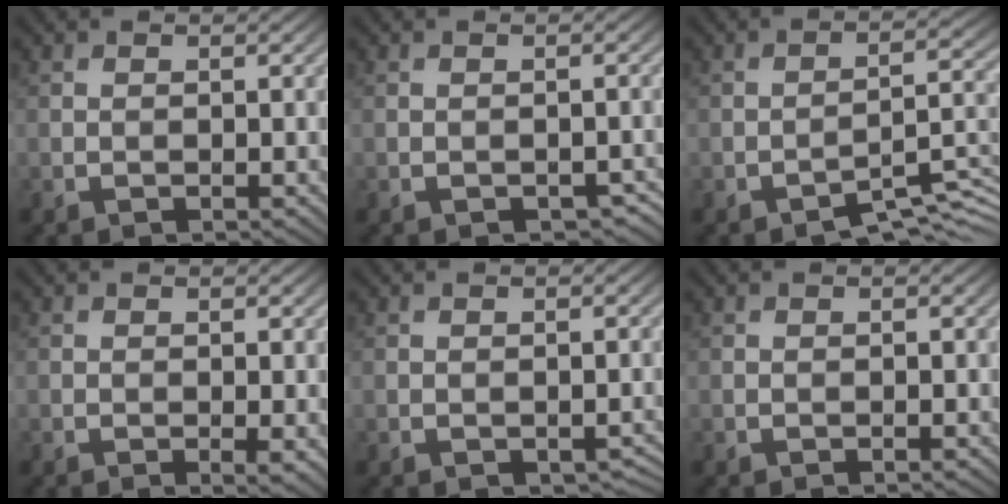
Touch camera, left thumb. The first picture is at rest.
{"total": 2.1, "force": [-1.3, 1.1, 1.2], "torque": [-0.017, -0.004, -0.010]}
{"total": 5.5, "force": [-3.9, 1.4, 3.5], "torque": [-0.045, 0.008, -0.061]}
{"total": 1.4, "force": [-0.3, 0.2, 1.3], "torque": [-0.022, -0.006, -0.007]}
{"total": 1.6, "force": [-0.7, 0.9, 1.1], "torque": [-0.015, -0.006, -0.005]}
{"total": 0.0}